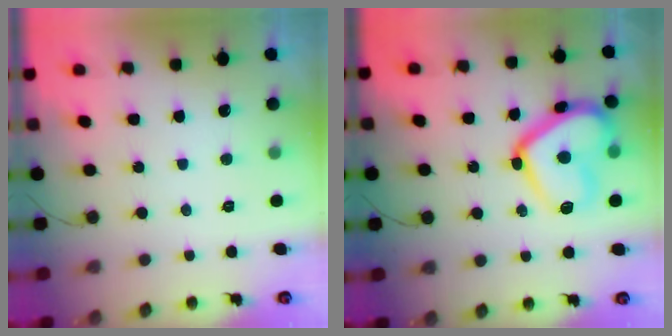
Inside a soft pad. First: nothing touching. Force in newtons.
{"total": 18.2, "press": 18.2, "slide": 1.3}